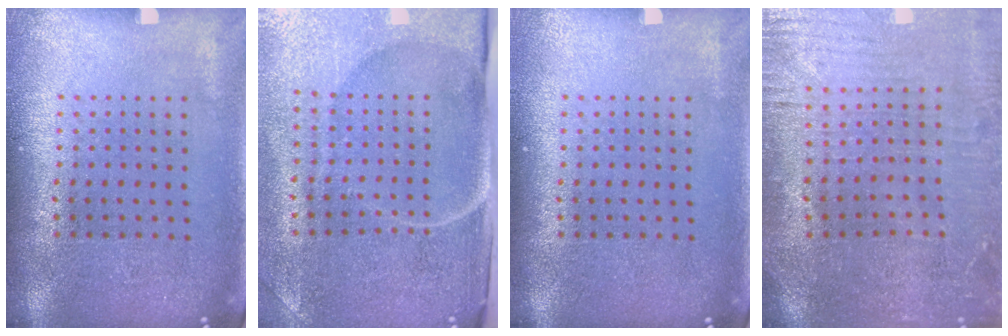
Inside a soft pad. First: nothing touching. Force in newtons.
{"total": 4.9, "press": 4.0, "slide": 2.8}
{"total": 0.0}
{"total": 1.1, "press": 1.0, "slide": 0.4}